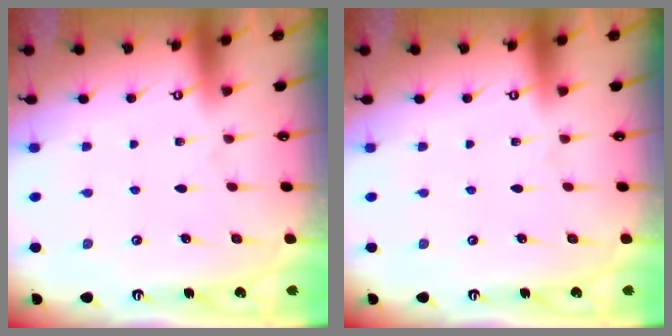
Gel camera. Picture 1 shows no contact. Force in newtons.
{"total": 0.0}